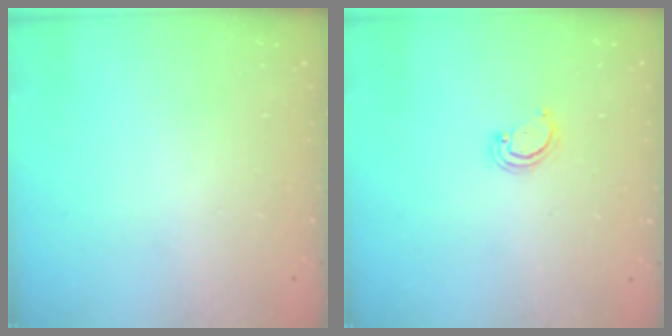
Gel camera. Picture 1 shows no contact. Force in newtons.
{"total": 2.6, "press": 2.6, "slide": 0.3}